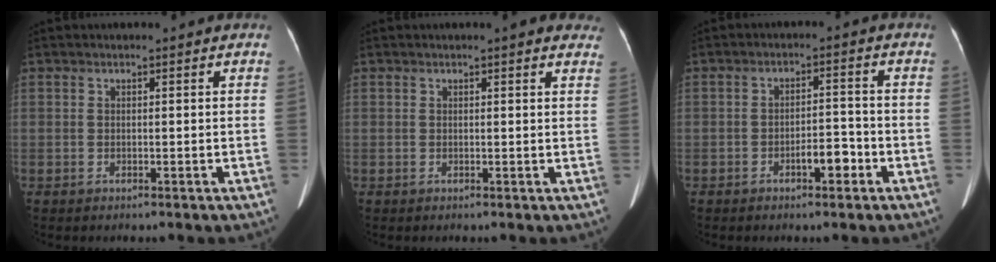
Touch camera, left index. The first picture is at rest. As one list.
[{"total": 5.3, "force": [4.4, 1.0, 2.8], "torque": [-0.020, 0.005, 0.036]}, {"total": 3.7, "force": [-2.1, 1.3, 2.8], "torque": [-0.040, 0.006, -0.033]}]